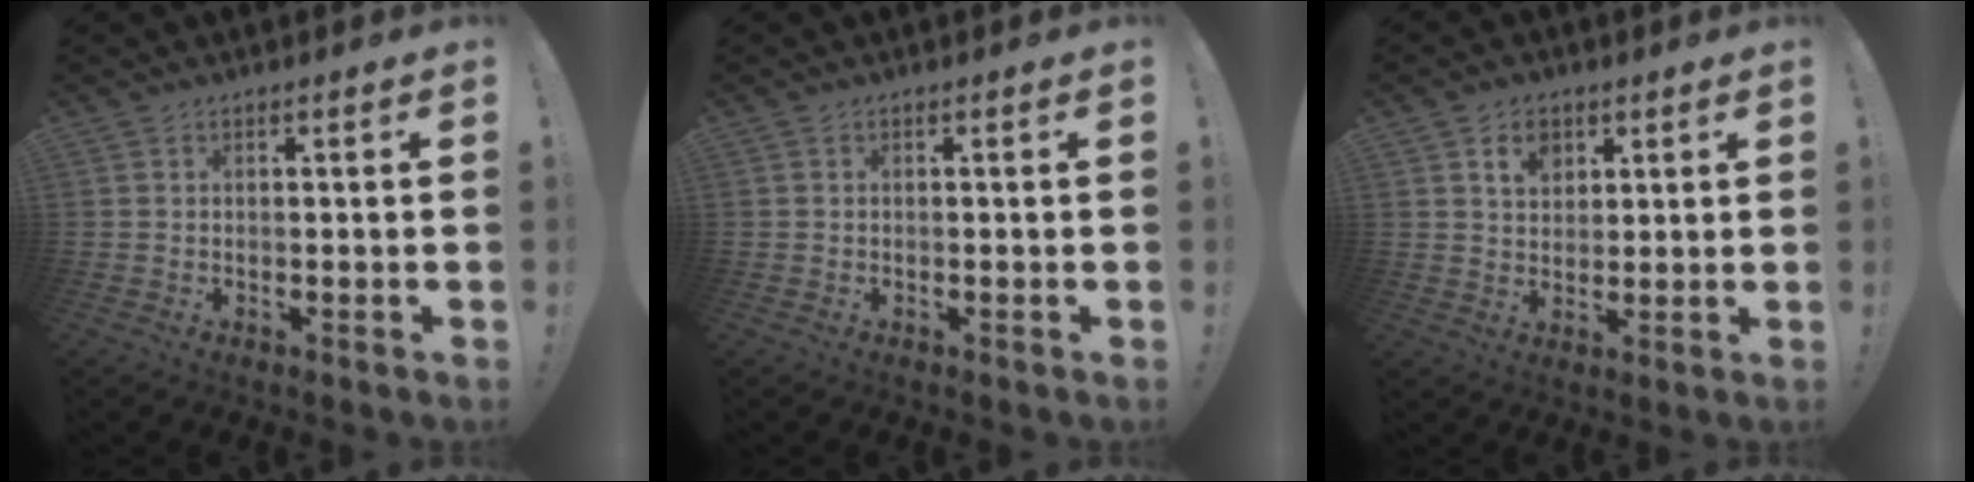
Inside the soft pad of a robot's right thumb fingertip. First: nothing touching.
{"total": 0.0}
{"total": 6.7, "force": [3.3, 5.0, 3.0], "torque": [-0.038, -0.007, 0.059]}